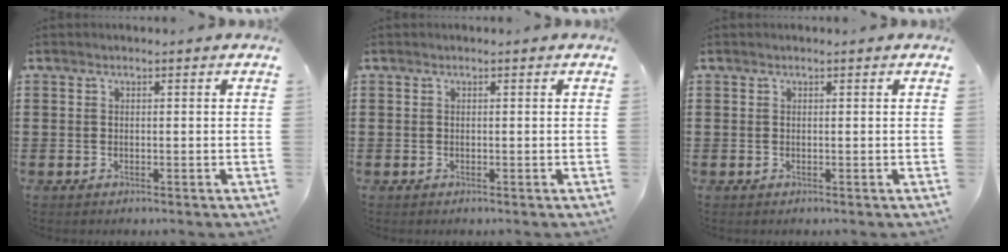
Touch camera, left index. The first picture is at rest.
{"total": 0.0}
{"total": 0.0}